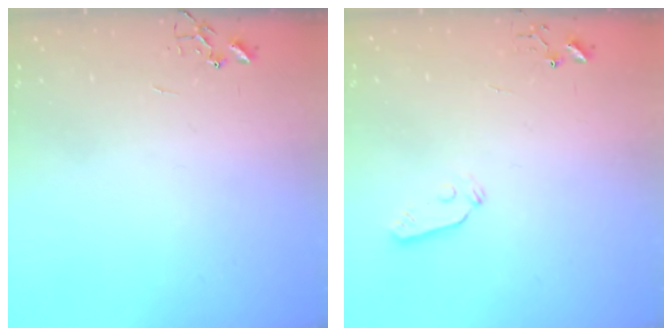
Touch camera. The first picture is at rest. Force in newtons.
{"total": 3.6, "press": 3.6, "slide": 0.5}